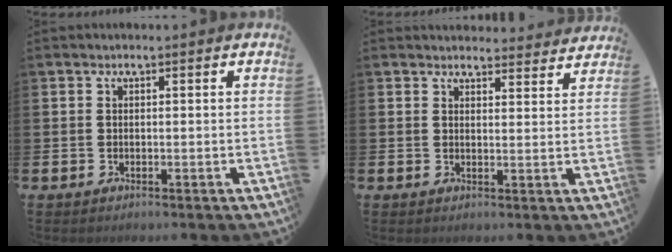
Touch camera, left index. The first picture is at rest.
{"total": 3.5, "force": [3.4, 0.7, 0.0], "torque": [0.005, -0.024, 0.060]}